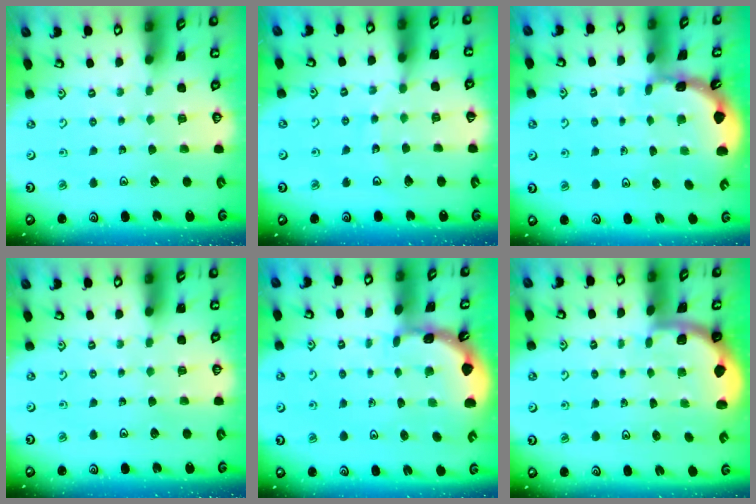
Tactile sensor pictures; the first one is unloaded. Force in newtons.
{"total": 8.5, "press": 8.4, "slide": 1.0}
{"total": 1.8, "press": 1.8, "slide": 0.1}
{"total": 0.0}
{"total": 1.7, "press": 1.6, "slide": 0.1}
{"total": 1.4, "press": 1.4, "slide": 0.1}